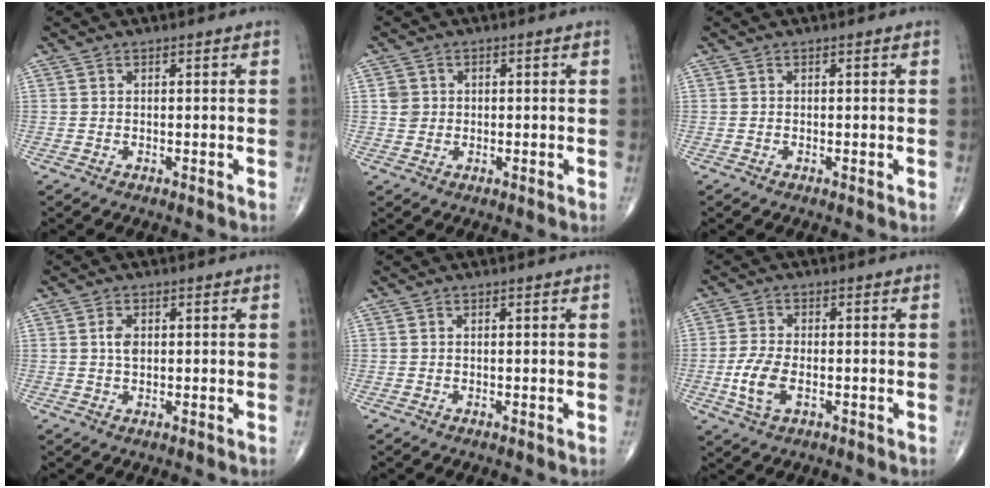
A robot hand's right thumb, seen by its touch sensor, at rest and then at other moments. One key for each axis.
{"total": 2.7, "fx": 0.4, "fy": 2.5, "fz": 0.9, "tx": -0.002, "ty": 0.002, "tz": 0.008}
{"total": 0.0}
{"total": 2.6, "fx": 0.5, "fy": 1.6, "fz": 2.0, "tx": -0.036, "ty": 0.000, "tz": 0.008}
{"total": 0.0}
{"total": 6.5, "fx": -1.7, "fy": 3.5, "fz": 5.2, "tx": -0.117, "ty": 0.001, "tz": -0.032}